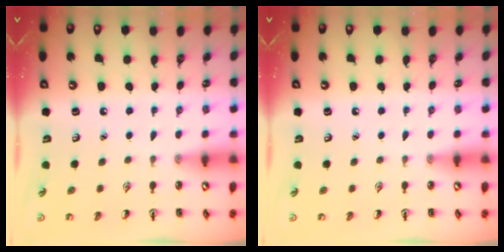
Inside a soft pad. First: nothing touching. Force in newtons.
{"total": 0.0}